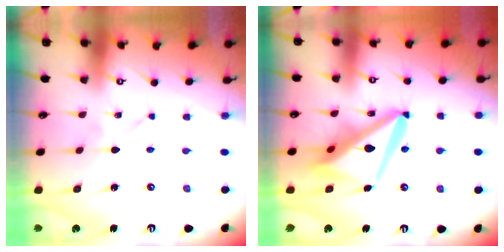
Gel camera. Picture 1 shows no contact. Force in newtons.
{"total": 17.6, "press": 17.4, "slide": 2.1}